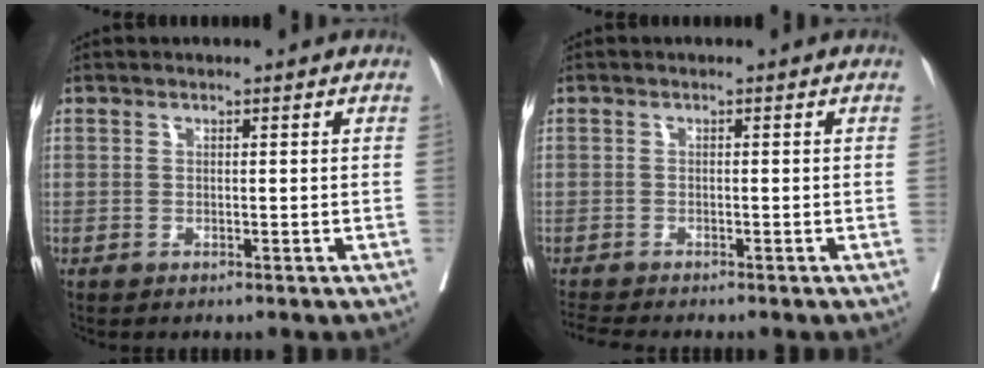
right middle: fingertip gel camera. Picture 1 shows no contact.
{"total": 2.4, "force": [-2.4, -0.2, 0.5], "torque": [-0.016, -0.014, -0.043]}